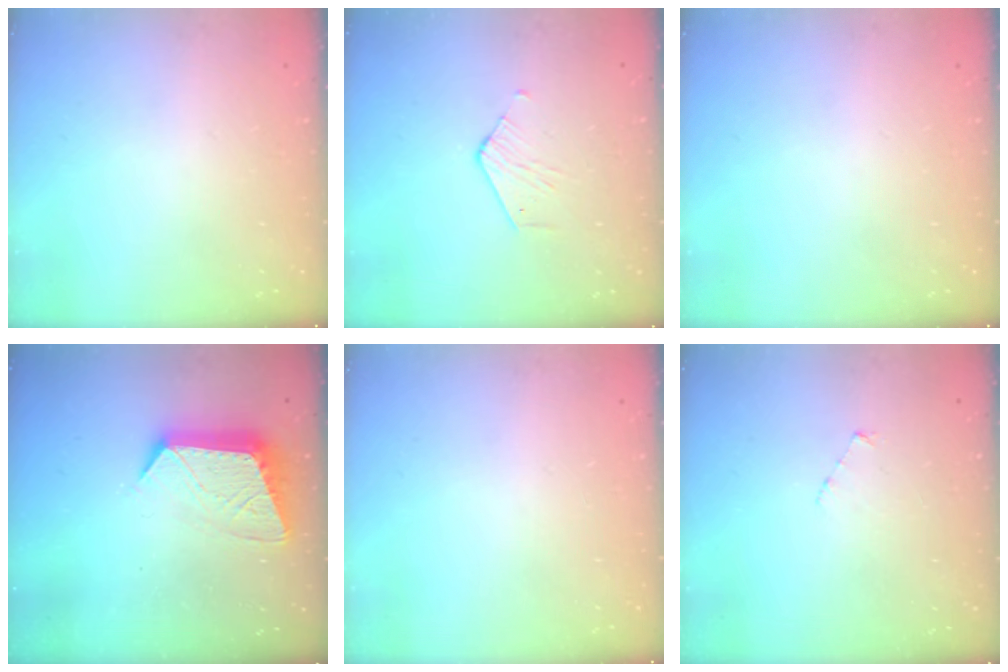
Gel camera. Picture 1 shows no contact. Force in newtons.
{"total": 2.5, "press": 2.5, "slide": 0.2}
{"total": 0.0}
{"total": 12.3, "press": 12.2, "slide": 1.1}
{"total": 0.0}
{"total": 3.1, "press": 3.0, "slide": 0.3}